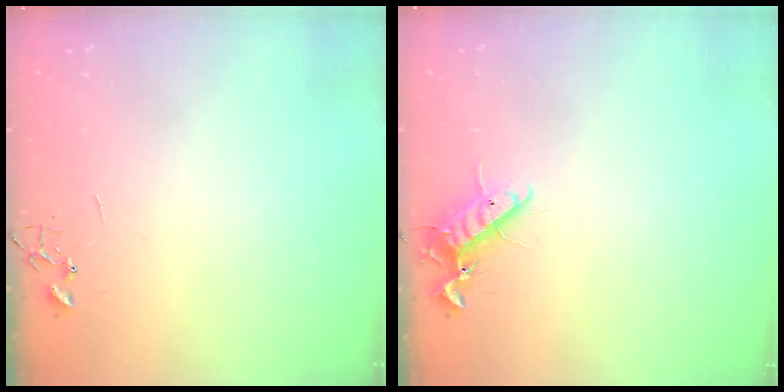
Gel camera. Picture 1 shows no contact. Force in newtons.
{"total": 12.1, "press": 11.9, "slide": 2.0}